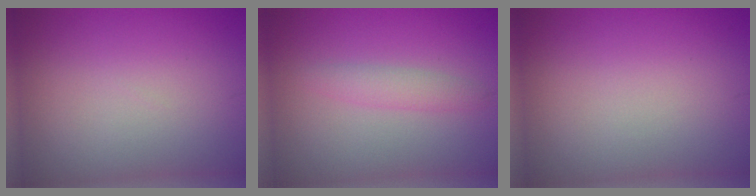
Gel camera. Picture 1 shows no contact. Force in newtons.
{"total": 1.8, "press": 1.8, "slide": 0.1}
{"total": 0.0}